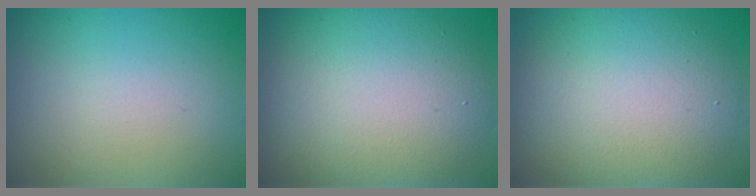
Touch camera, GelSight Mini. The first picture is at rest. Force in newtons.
{"total": 9.1, "press": 9.1, "slide": 0.7}
{"total": 7.9, "press": 7.9, "slide": 0.8}